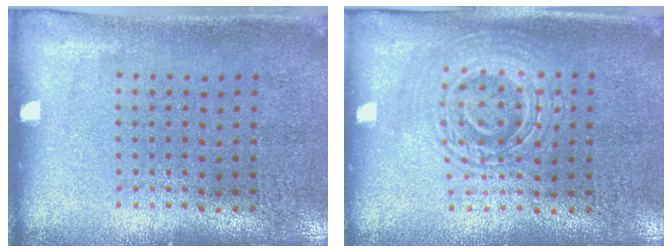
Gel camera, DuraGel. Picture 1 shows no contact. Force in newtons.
{"total": 3.0, "press": 2.9, "slide": 0.5}